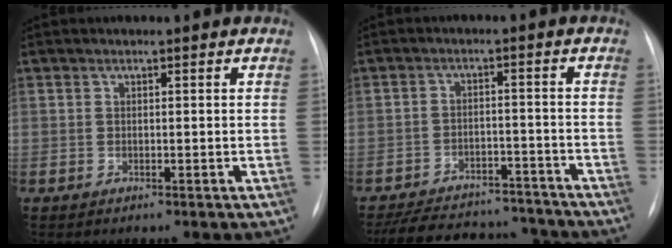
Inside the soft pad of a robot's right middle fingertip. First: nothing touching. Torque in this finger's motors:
{"motor_torque": [0.96, -1.17, 0.19, 0.06]}